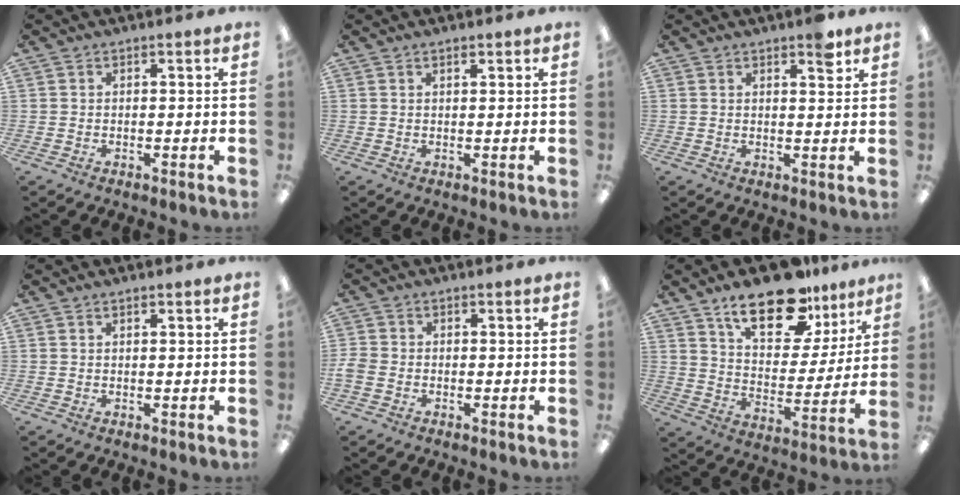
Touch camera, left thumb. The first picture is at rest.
{"total": 1.1, "force": [0.9, 0.3, 0.6], "torque": [-0.005, -0.004, 0.014]}
{"total": 4.3, "force": [3.1, 1.4, 2.8], "torque": [-0.029, -0.014, 0.047]}
{"total": 0.6, "force": [0.5, 0.2, 0.3], "torque": [-0.007, 0.001, 0.009]}
{"total": 2.4, "force": [-1.0, 1.8, 1.2], "torque": [-0.025, 0.003, -0.019]}
{"total": 19.2, "force": [13.5, 8.4, 10.8], "torque": [-0.167, -0.075, 0.230]}